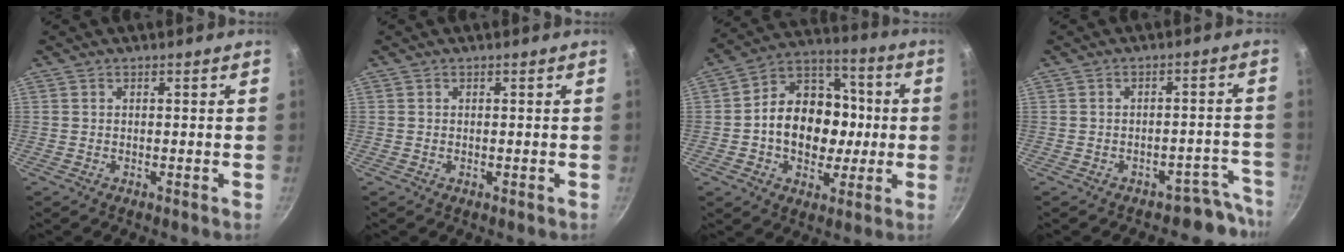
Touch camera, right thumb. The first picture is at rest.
{"total": 0.0}
{"total": 17.3, "force": [-1.2, 13.3, 11.0], "torque": [-0.135, 0.030, -0.031]}
{"total": 5.8, "force": [-5.1, 2.8, 0.4], "torque": [0.058, 0.070, -0.062]}